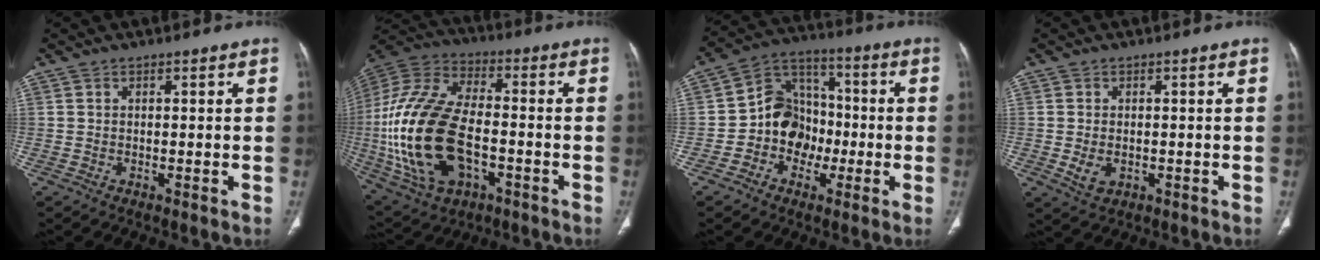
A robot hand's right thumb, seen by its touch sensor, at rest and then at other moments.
{"total": 26.3, "force": [-4.7, 14.8, 21.2], "torque": [-0.456, 0.007, -0.072]}
{"total": 11.7, "force": [-2.8, 9.9, 5.6], "torque": [-0.049, 0.043, -0.058]}
{"total": 3.4, "force": [-0.6, 2.3, 2.4], "torque": [-0.044, -0.003, -0.002]}